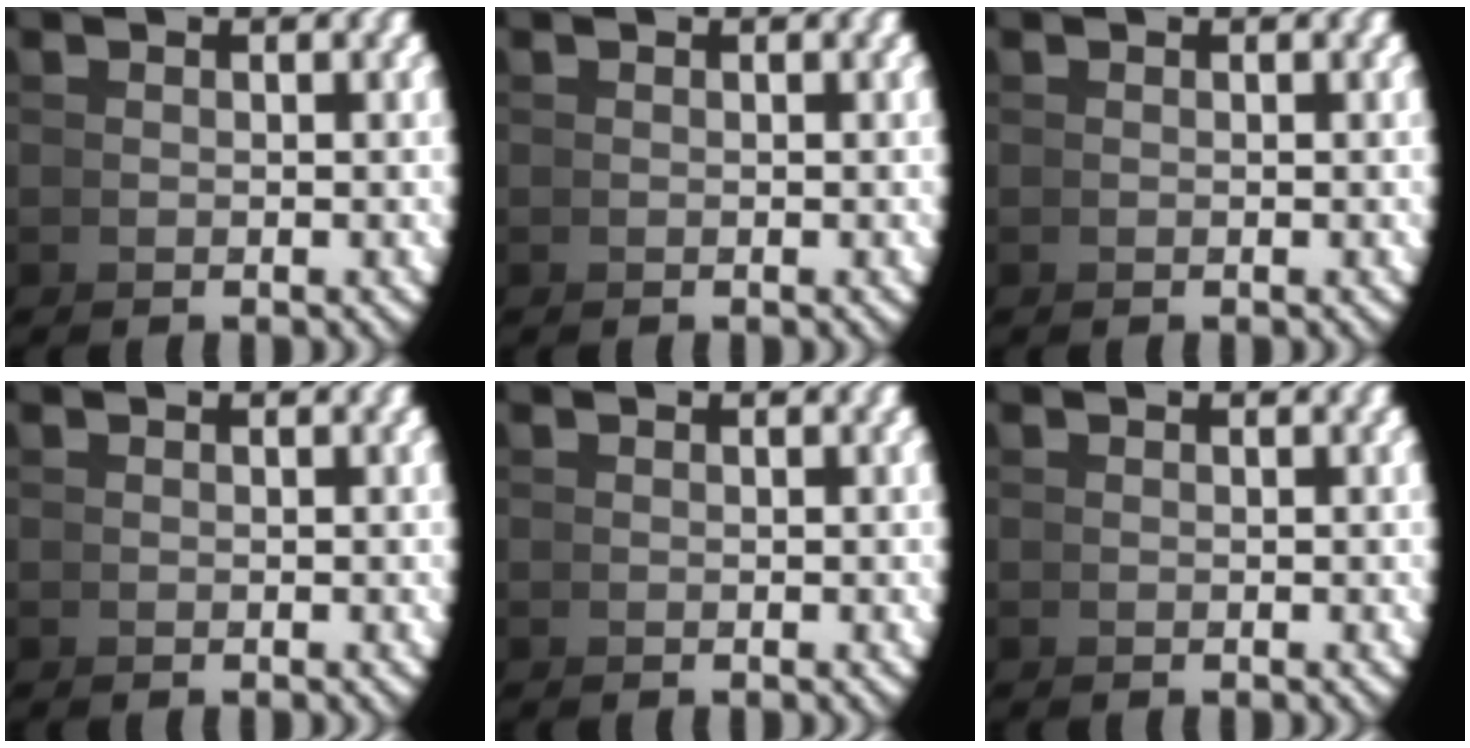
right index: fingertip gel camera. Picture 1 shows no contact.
{"total": 0.0}
{"total": 0.0}
{"total": 0.0}
{"total": 0.0}
{"total": 0.0}